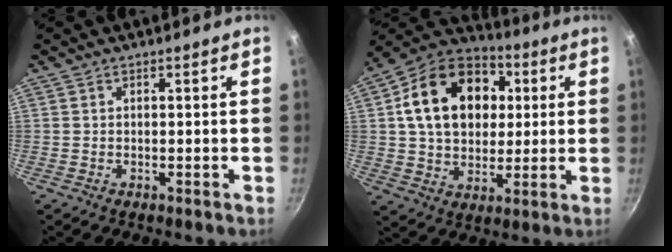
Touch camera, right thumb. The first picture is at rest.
{"total": 20.4, "force": [4.3, 15.1, 13.1], "torque": [-0.191, 0.018, 0.065]}